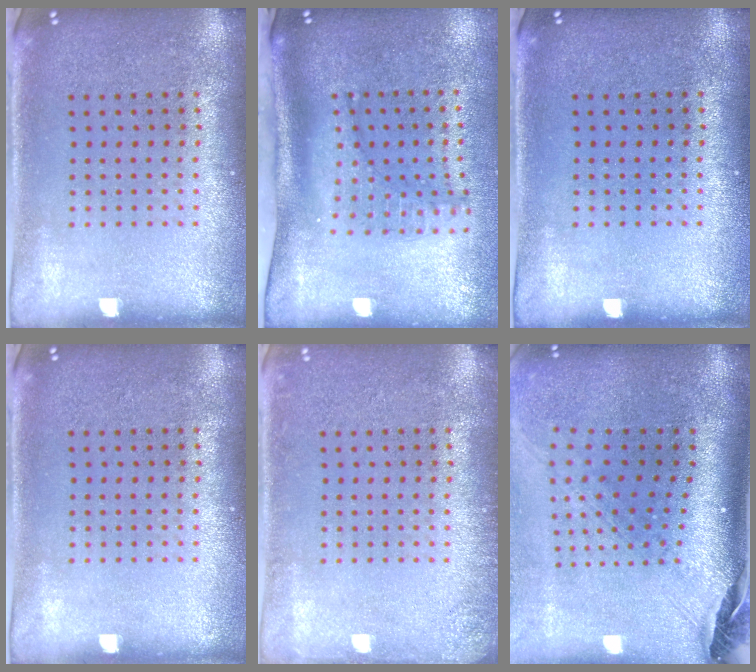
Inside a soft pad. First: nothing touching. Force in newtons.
{"total": 1.6, "press": 1.3, "slide": 0.9}
{"total": 0.0}
{"total": 0.0}
{"total": 1.3, "press": 1.3, "slide": 0.2}
{"total": 2.9, "press": 2.0, "slide": 2.0}